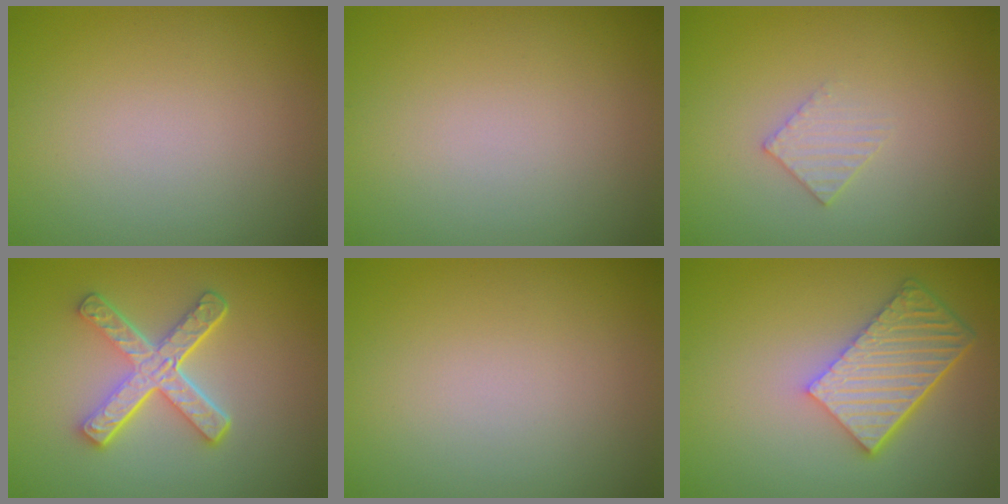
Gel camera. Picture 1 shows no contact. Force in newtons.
{"total": 0.0}
{"total": 1.4, "press": 1.4, "slide": 0.2}
{"total": 5.4, "press": 3.8, "slide": 3.8}
{"total": 0.0}
{"total": 6.2, "press": 4.3, "slide": 4.5}